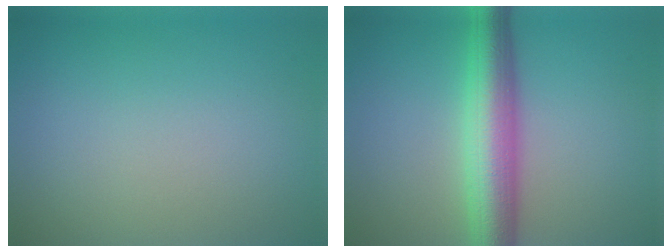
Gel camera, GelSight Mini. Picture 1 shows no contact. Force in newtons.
{"total": 7.0, "press": 7.0, "slide": 0.1}